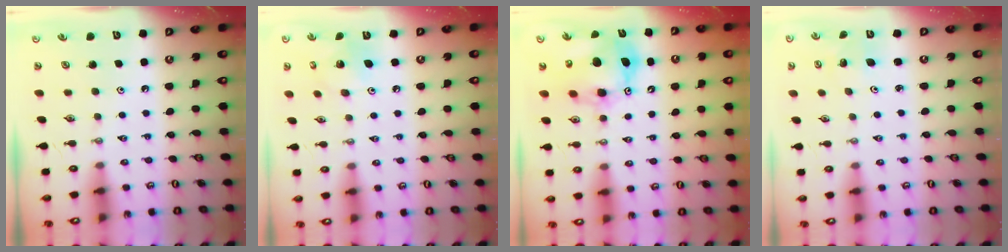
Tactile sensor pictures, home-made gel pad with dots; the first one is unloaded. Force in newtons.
{"total": 7.8, "press": 7.8, "slide": 0.2}
{"total": 13.9, "press": 13.8, "slide": 1.6}
{"total": 1.9, "press": 1.9, "slide": 0.2}